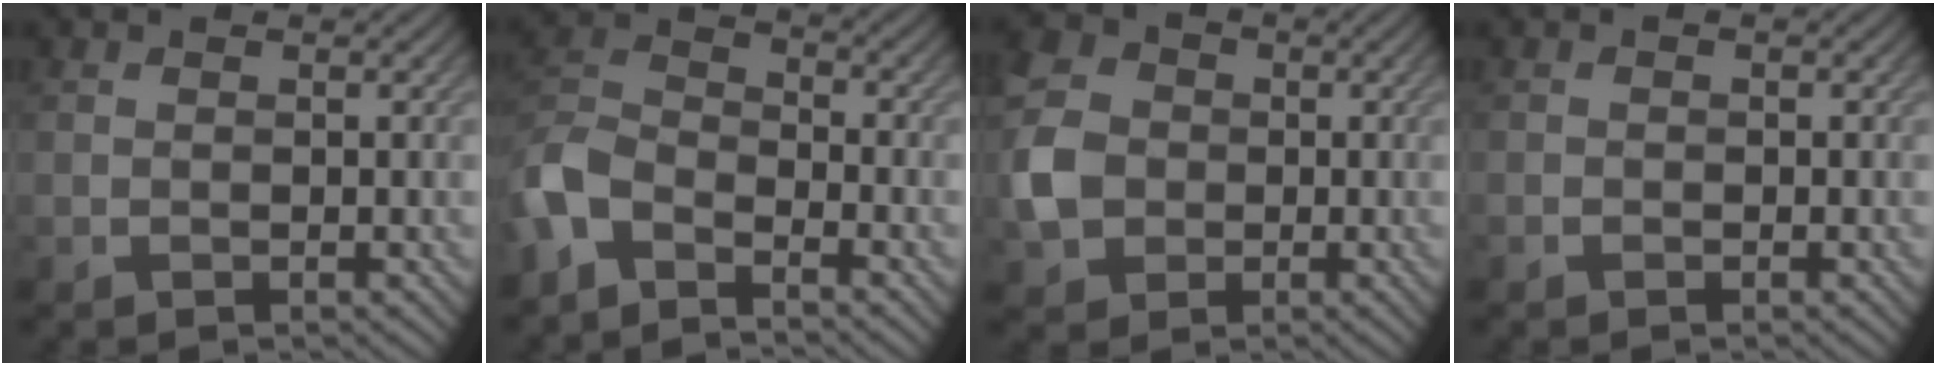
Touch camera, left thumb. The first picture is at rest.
{"total": 7.6, "force": [-5.3, 3.4, 4.1], "torque": [-0.100, -0.004, -0.126]}
{"total": 6.4, "force": [-0.8, 5.6, 3.0], "torque": [-0.084, 0.003, -0.030]}
{"total": 0.6, "force": [-0.4, 0.4, 0.1], "torque": [-0.001, -0.003, -0.006]}